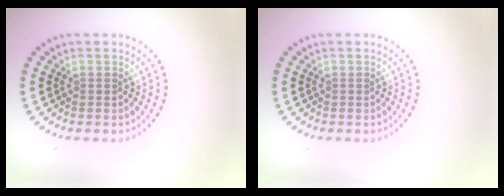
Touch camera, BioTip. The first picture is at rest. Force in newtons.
{"total": 0.0}